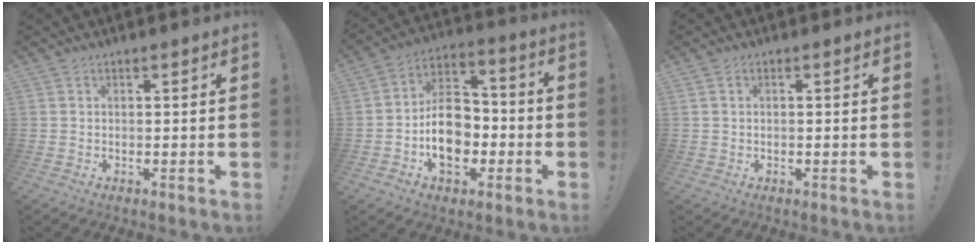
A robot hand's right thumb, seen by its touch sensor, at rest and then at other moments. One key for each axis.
{"total": 15.1, "fx": -3.8, "fy": 10.8, "fz": 9.8, "tx": -0.157, "ty": 0.028, "tz": -0.063}
{"total": 0.6, "fx": -0.2, "fy": 0.4, "fz": 0.5, "tx": -0.013, "ty": 0.004, "tz": -0.002}